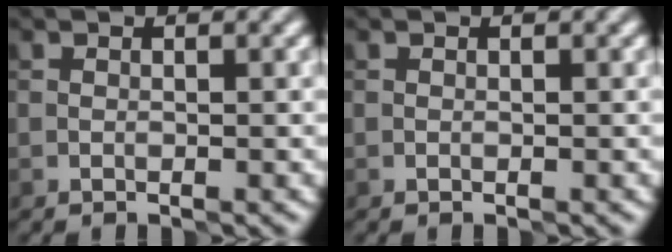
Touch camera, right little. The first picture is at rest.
{"total": 0.0}